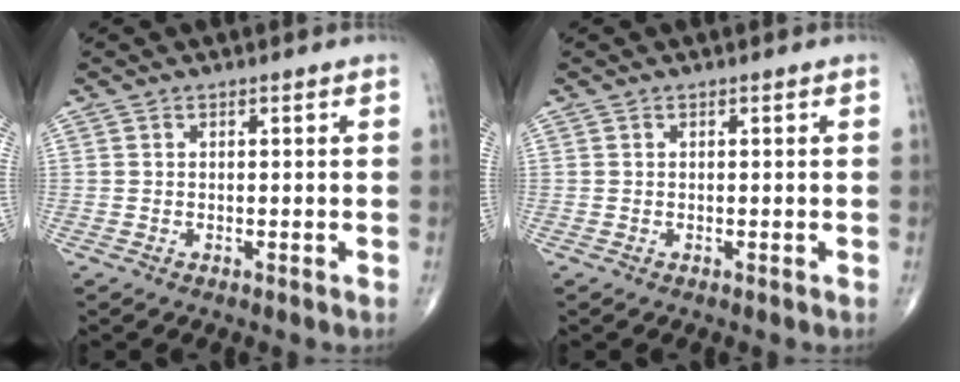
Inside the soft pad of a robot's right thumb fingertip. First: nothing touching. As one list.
[{"total": 0.0}]